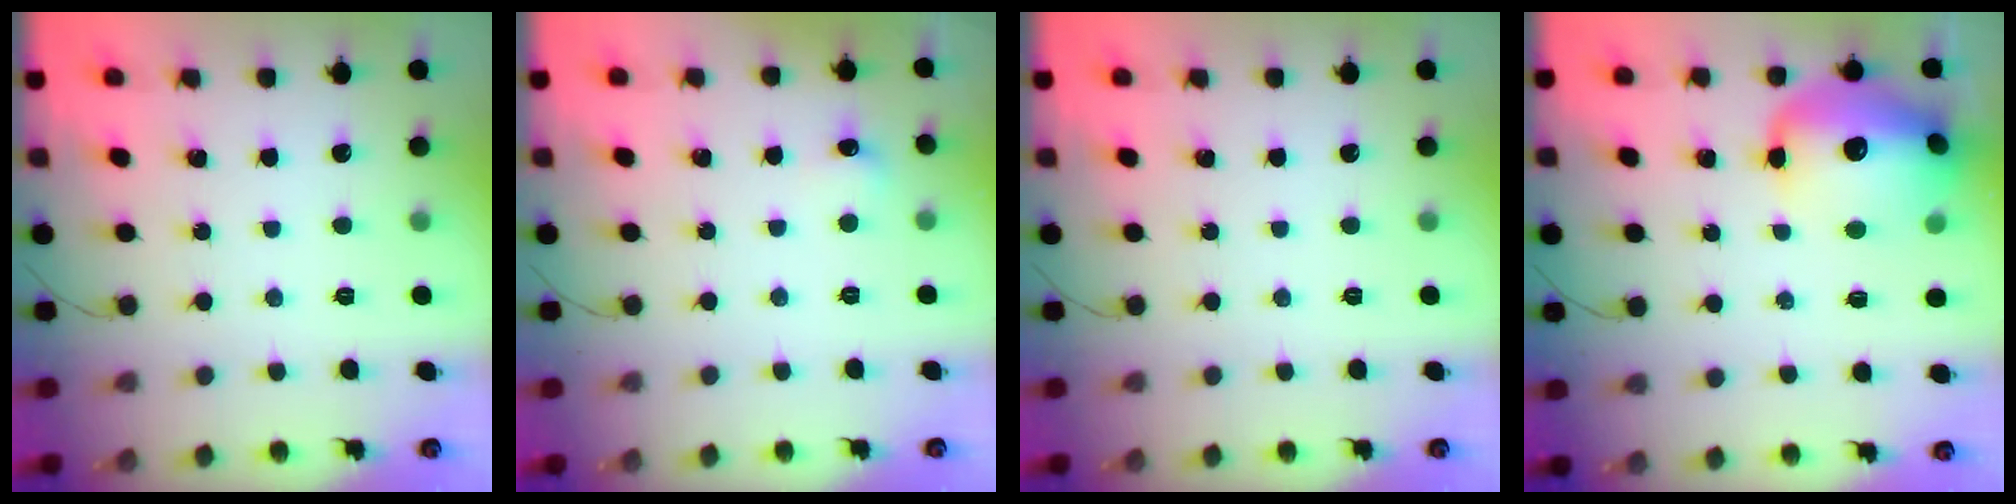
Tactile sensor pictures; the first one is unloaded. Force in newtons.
{"total": 4.4, "press": 4.2, "slide": 1.2}
{"total": 0.0}
{"total": 19.7, "press": 18.4, "slide": 7.2}